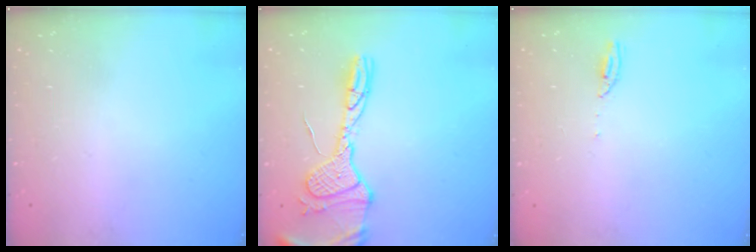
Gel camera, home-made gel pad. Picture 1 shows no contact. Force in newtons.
{"total": 17.0, "press": 17.0, "slide": 1.6}
{"total": 4.4, "press": 4.4, "slide": 0.1}